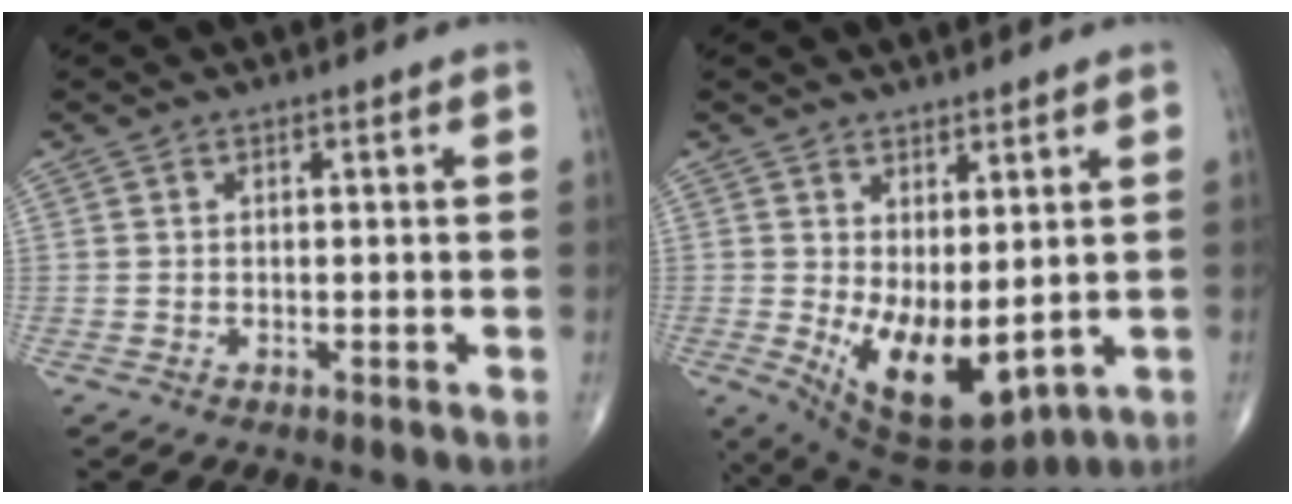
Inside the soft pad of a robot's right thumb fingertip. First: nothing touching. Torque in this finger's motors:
{"motor_torque": [0.57, 1.59, 0.15, -0.20, 0.33]}